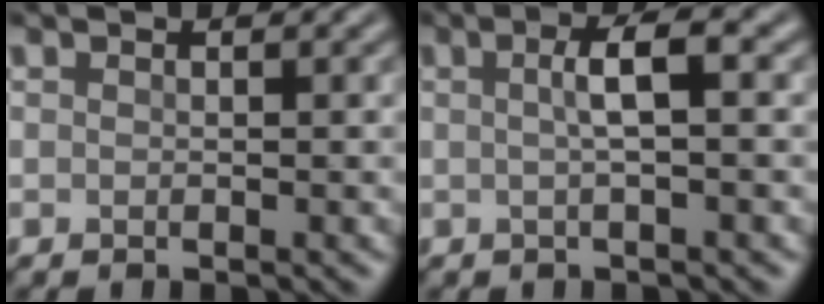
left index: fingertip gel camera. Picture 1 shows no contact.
{"total": 2.8, "force": [0.3, 0.5, 2.7], "torque": [-0.047, 0.011, 0.002]}